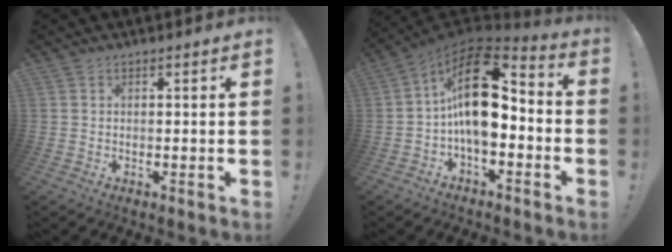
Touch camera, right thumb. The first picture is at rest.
{"total": 19.4, "force": [2.6, 10.6, 16.0], "torque": [-0.272, -0.008, 0.046]}